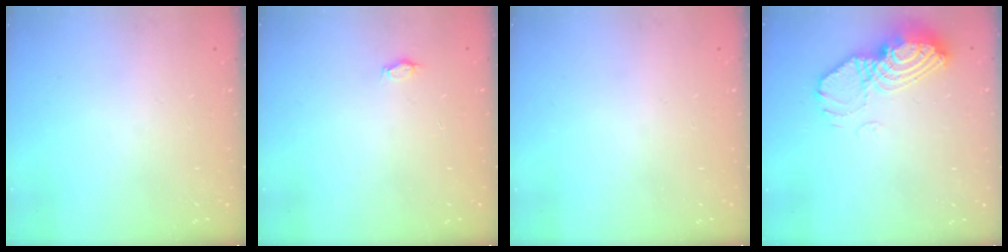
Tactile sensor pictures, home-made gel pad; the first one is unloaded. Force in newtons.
{"total": 2.7, "press": 2.5, "slide": 1.1}
{"total": 0.0}
{"total": 12.3, "press": 12.3, "slide": 1.2}